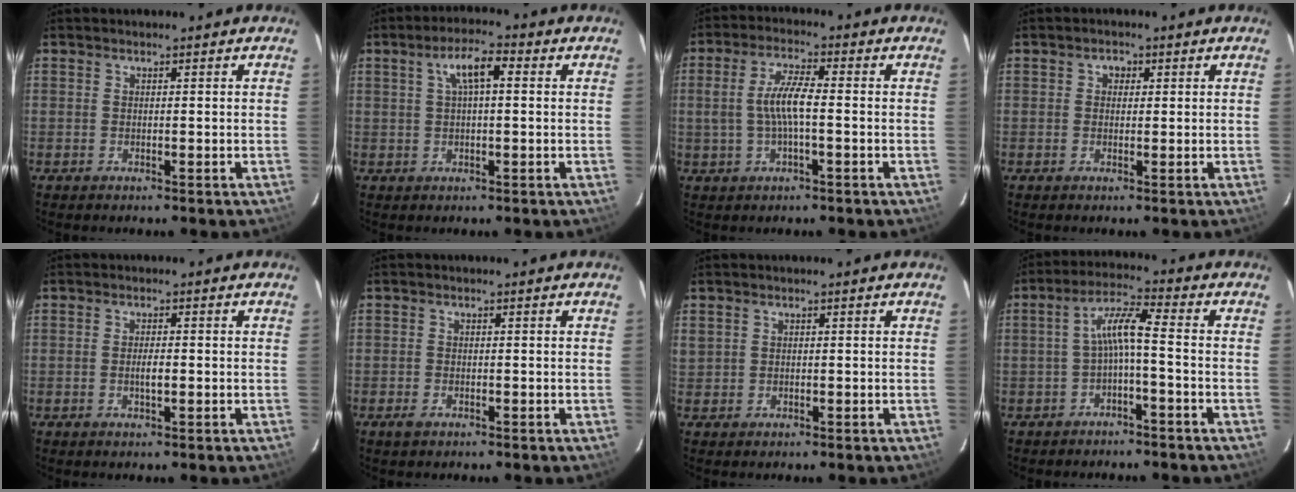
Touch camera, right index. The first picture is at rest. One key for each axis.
{"total": 5.7, "fx": 1.5, "fy": 1.7, "fz": 5.2, "tx": -0.099, "ty": 0.017, "tz": 0.028}
{"total": 6.6, "fx": -0.6, "fy": 1.6, "fz": 6.3, "tx": -0.123, "ty": 0.006, "tz": -0.009}
{"total": 1.8, "fx": 0.3, "fy": 1.6, "fz": 0.6, "tx": -0.008, "ty": 0.008, "tz": 0.003}
{"total": 2.1, "fx": -0.4, "fy": 0.7, "fz": 1.9, "tx": -0.036, "ty": -0.002, "tz": -0.006}
{"total": 1.6, "fx": -1.0, "fy": 1.0, "fz": 0.8, "tx": -0.016, "ty": -0.002, "tz": -0.019}
{"total": 1.9, "fx": 0.6, "fy": 1.8, "fz": 0.5, "tx": -0.006, "ty": 0.005, "tz": 0.012}
{"total": 5.5, "fx": -1.7, "fy": 0.4, "fz": 5.2, "tx": -0.116, "ty": 0.016, "tz": -0.029}